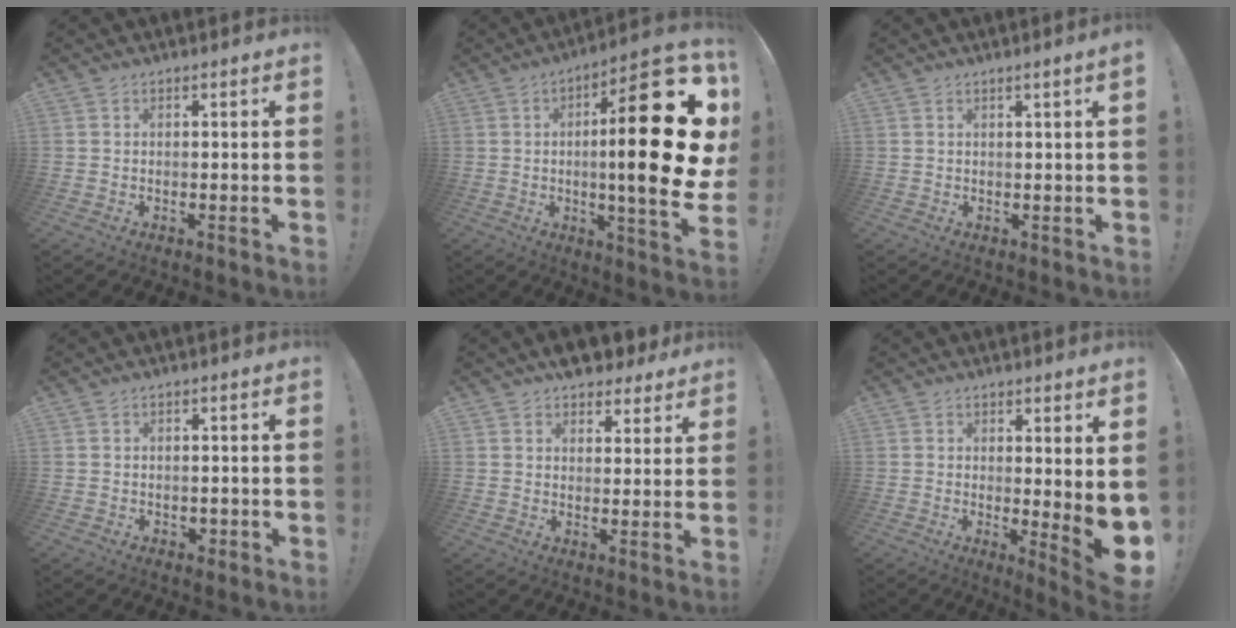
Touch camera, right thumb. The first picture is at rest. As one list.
[{"total": 27.7, "force": [1.9, 6.2, 26.9], "torque": [-0.401, -0.013, 0.026]}, {"total": 1.8, "force": [0.8, -0.4, 1.5], "torque": [-0.024, -0.003, 0.013]}, {"total": 1.6, "force": [-0.1, 1.5, 0.6], "torque": [-0.007, 0.004, -0.002]}, {"total": 7.4, "force": [6.2, 3.6, 1.6], "torque": [-0.020, -0.043, 0.116]}, {"total": 6.1, "force": [0.6, 0.5, 6.0], "torque": [-0.074, -0.029, 0.011]}]